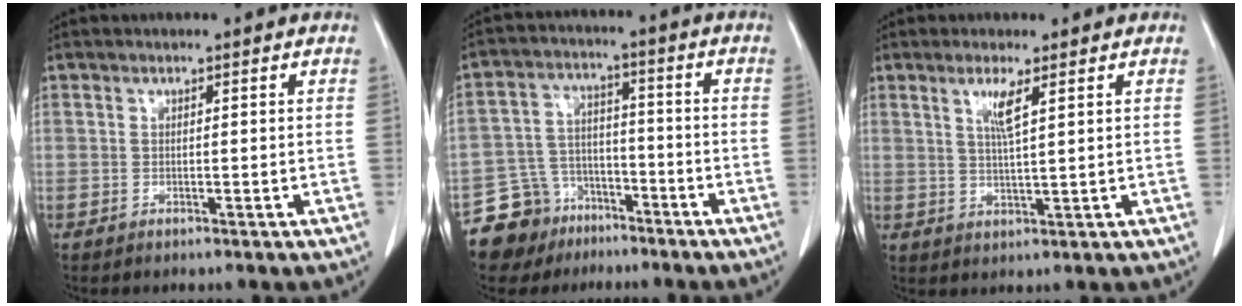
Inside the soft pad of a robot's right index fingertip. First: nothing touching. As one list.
[{"total": 9.3, "force": [-6.6, 6.6, 0.7], "torque": [-0.021, 0.031, -0.112]}, {"total": 3.5, "force": [1.7, -0.2, 3.1], "torque": [-0.064, -0.004, 0.034]}]